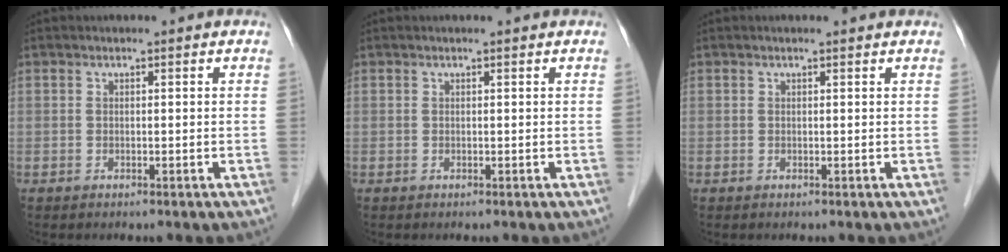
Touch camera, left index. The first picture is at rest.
{"total": 0.7, "force": [0.7, 0.0, 0.2], "torque": [-0.009, 0.005, 0.009]}
{"total": 1.2, "force": [1.2, 0.2, 0.3], "torque": [-0.014, 0.009, 0.012]}